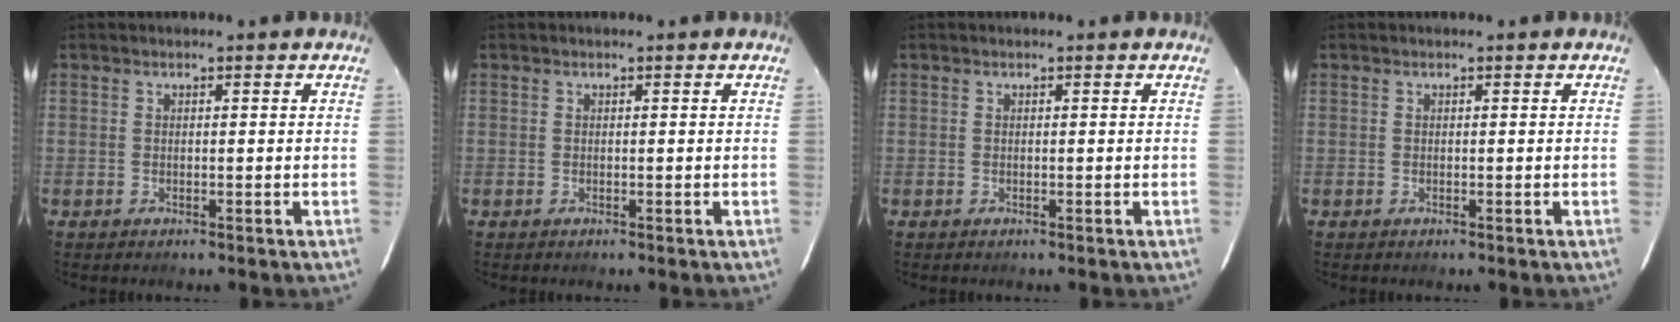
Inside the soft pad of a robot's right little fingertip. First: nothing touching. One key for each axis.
{"total": 0.0}
{"total": 0.0}
{"total": 0.0}